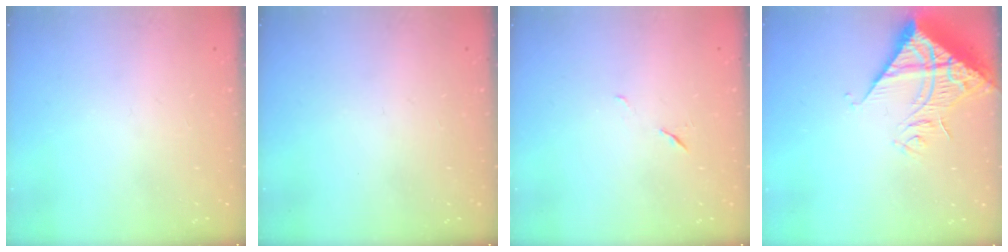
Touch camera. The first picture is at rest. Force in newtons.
{"total": 0.0}
{"total": 3.8, "press": 3.4, "slide": 1.7}
{"total": 15.4, "press": 15.2, "slide": 1.8}